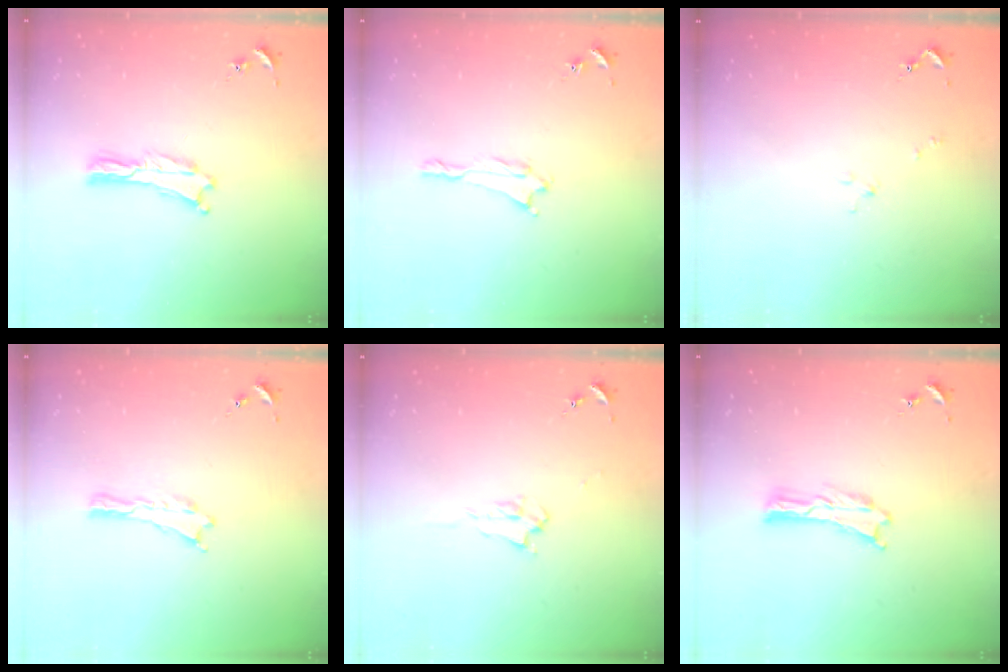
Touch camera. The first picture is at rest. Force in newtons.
{"total": 1.3, "press": 1.3, "slide": 0.1}
{"total": 1.7, "press": 1.7, "slide": 0.3}
{"total": 0.0}
{"total": 2.2, "press": 2.2, "slide": 0.4}
{"total": 0.0}